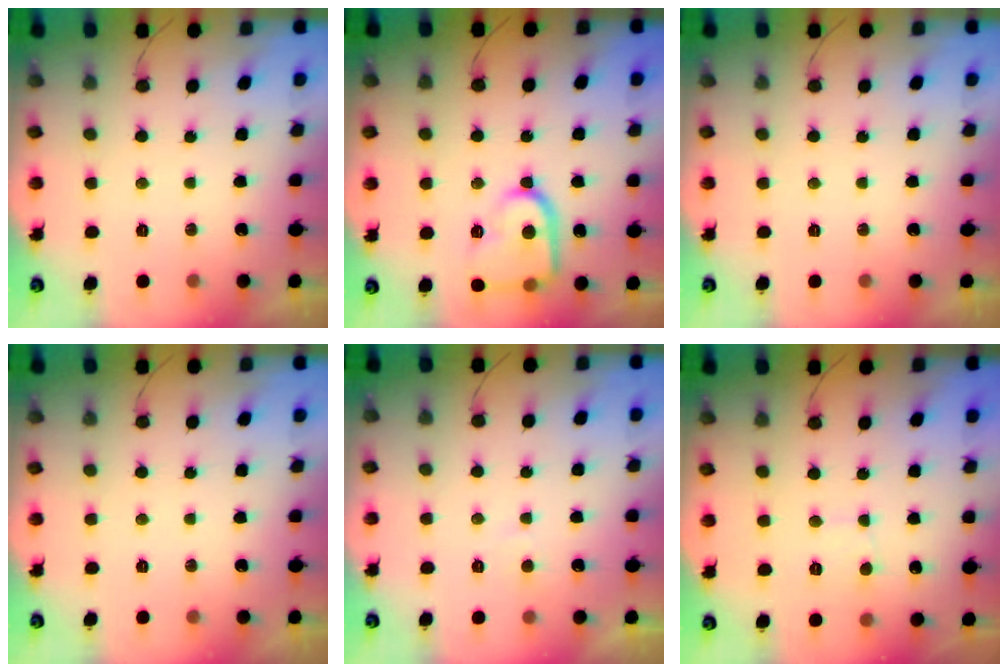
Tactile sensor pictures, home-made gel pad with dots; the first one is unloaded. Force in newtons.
{"total": 16.0, "press": 16.0, "slide": 1.6}
{"total": 0.0}
{"total": 0.0}
{"total": 4.0, "press": 4.0, "slide": 0.4}
{"total": 2.1, "press": 2.1, "slide": 0.2}